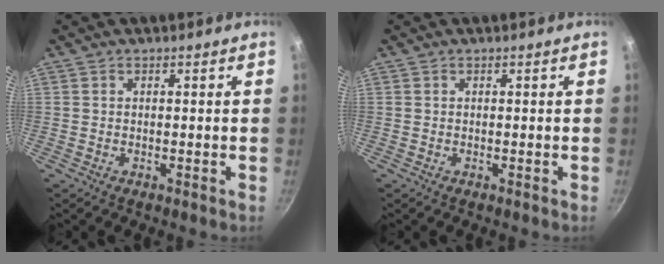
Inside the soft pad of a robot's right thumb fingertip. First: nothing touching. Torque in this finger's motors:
{"motor_torque": [-0.10, 0.16, -0.10, 0.03, 0.03]}